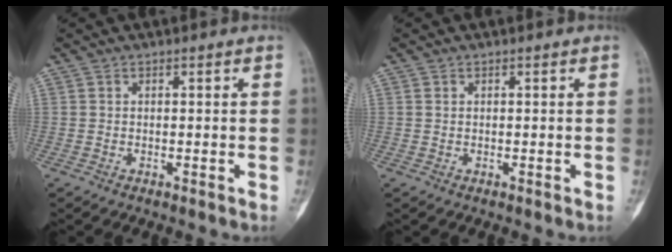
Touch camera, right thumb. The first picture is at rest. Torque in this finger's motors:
{"motor_torque": [-0.32, -0.10, 0.20, 0.11, -0.03]}